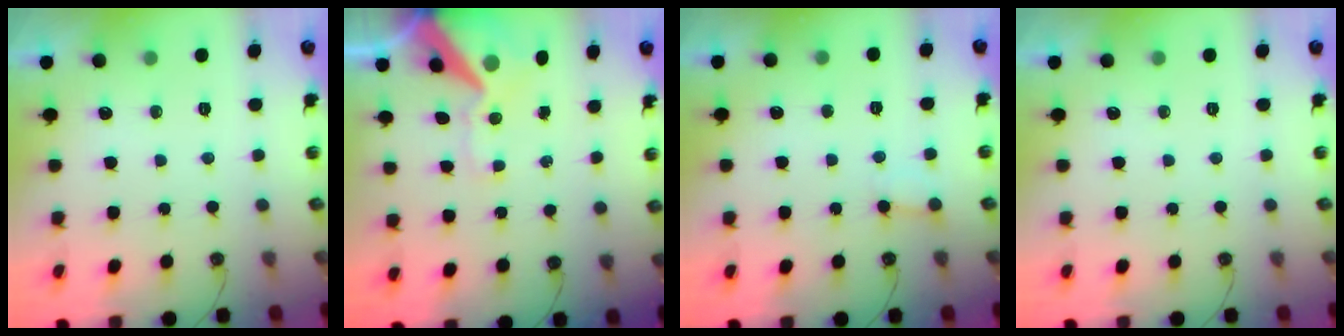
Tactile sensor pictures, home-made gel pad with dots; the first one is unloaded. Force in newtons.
{"total": 12.7, "press": 12.5, "slide": 2.1}
{"total": 3.8, "press": 3.7, "slide": 0.3}
{"total": 0.0}